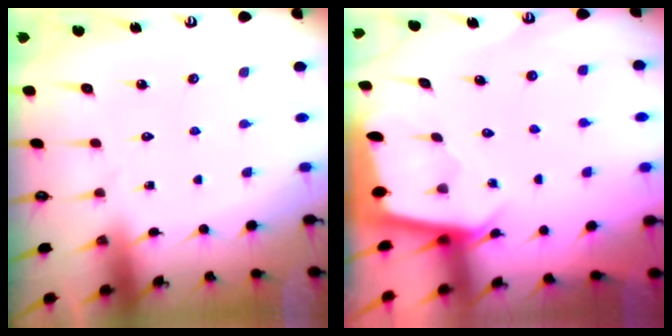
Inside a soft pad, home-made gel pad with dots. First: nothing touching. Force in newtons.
{"total": 2.0, "press": 1.9, "slide": 0.2}